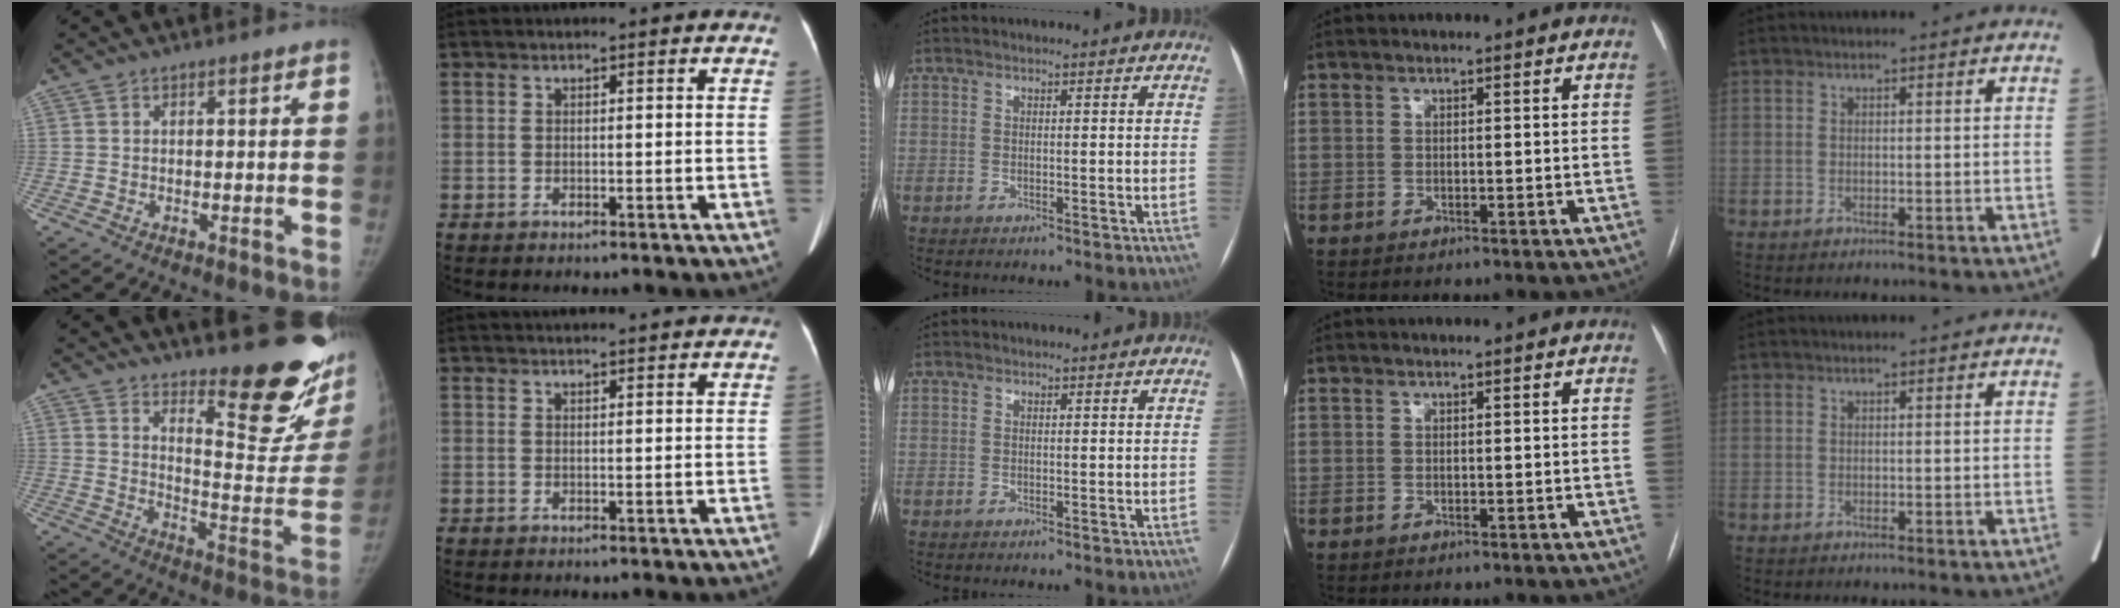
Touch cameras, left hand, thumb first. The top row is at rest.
{"thumb": {"total": 20.7, "force": [14.2, 5.5, 14.0], "torque": [-0.155, -0.129, 0.198]}, "index": {"total": 7.8, "force": [7.4, 0.2, 2.4], "torque": [-0.031, 0.029, 0.082]}}